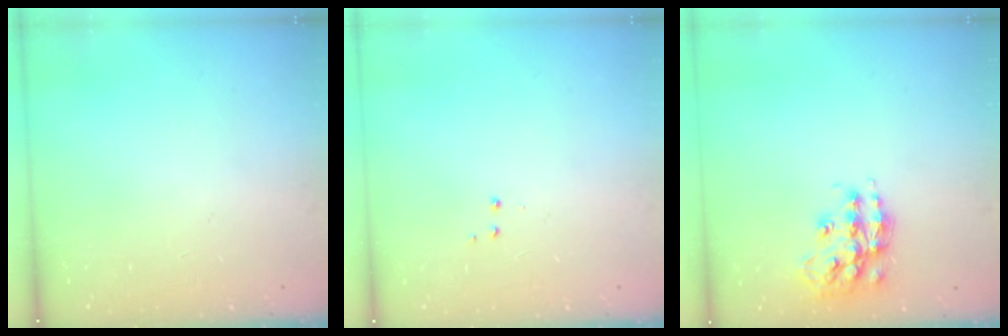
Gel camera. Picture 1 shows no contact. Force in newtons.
{"total": 2.8, "press": 2.7, "slide": 0.5}
{"total": 15.6, "press": 15.6, "slide": 0.9}